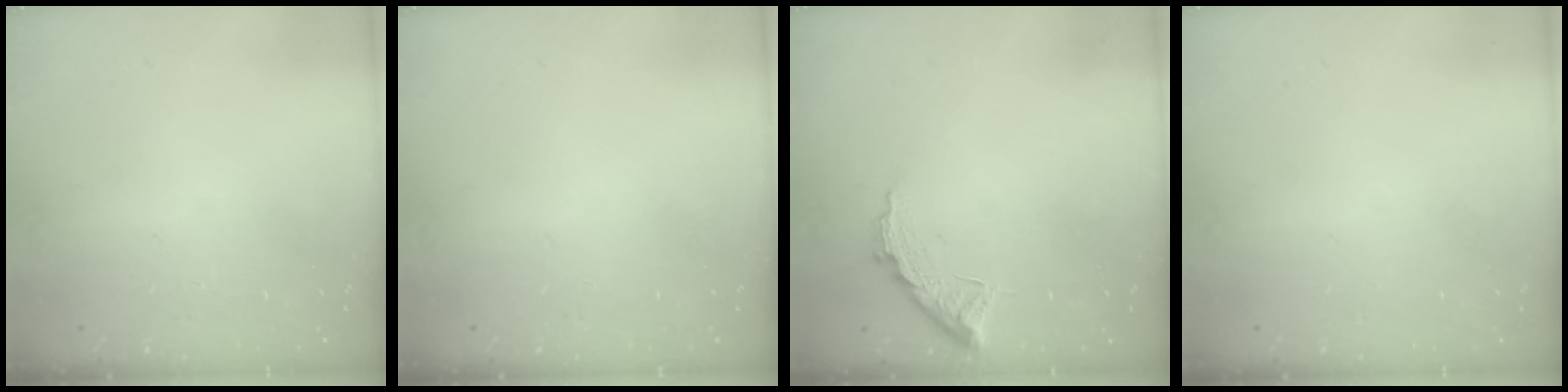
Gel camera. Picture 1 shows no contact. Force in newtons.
{"total": 0.0}
{"total": 8.3, "press": 8.3, "slide": 0.4}
{"total": 0.0}